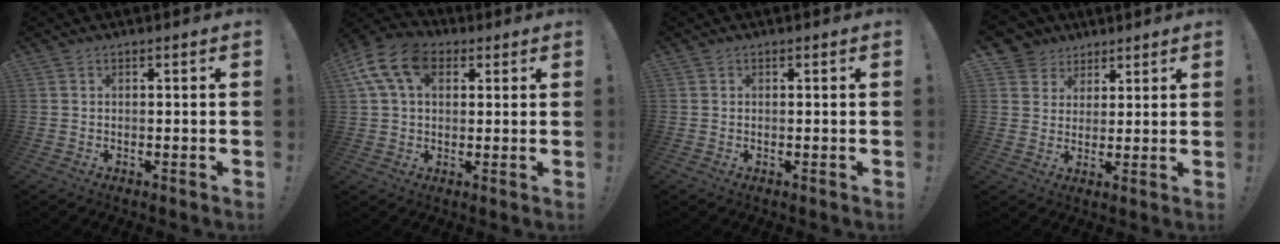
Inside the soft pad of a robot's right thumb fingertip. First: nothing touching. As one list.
[{"total": 13.8, "force": [5.1, 9.2, 8.9], "torque": [-0.163, -0.008, 0.097]}, {"total": 0.0}, {"total": 6.7, "force": [3.4, 5.8, 0.7], "torque": [-0.014, -0.021, 0.070]}]